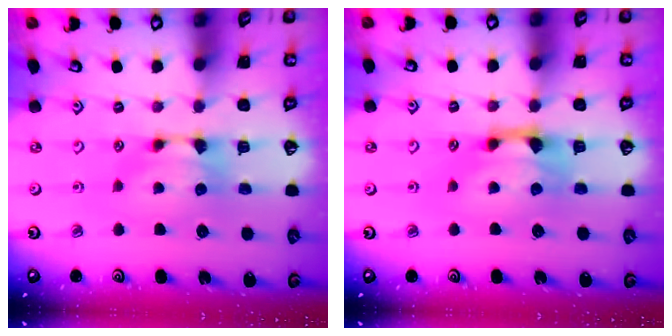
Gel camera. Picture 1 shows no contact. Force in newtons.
{"total": 1.6, "press": 0.9, "slide": 1.3}